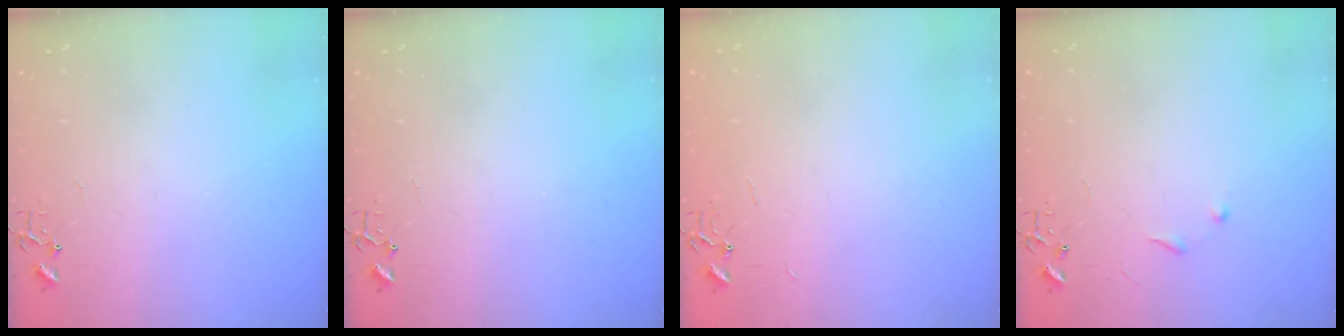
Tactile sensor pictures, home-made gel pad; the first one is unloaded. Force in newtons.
{"total": 0.0}
{"total": 1.8, "press": 1.8, "slide": 0.2}
{"total": 6.0, "press": 6.0, "slide": 0.6}